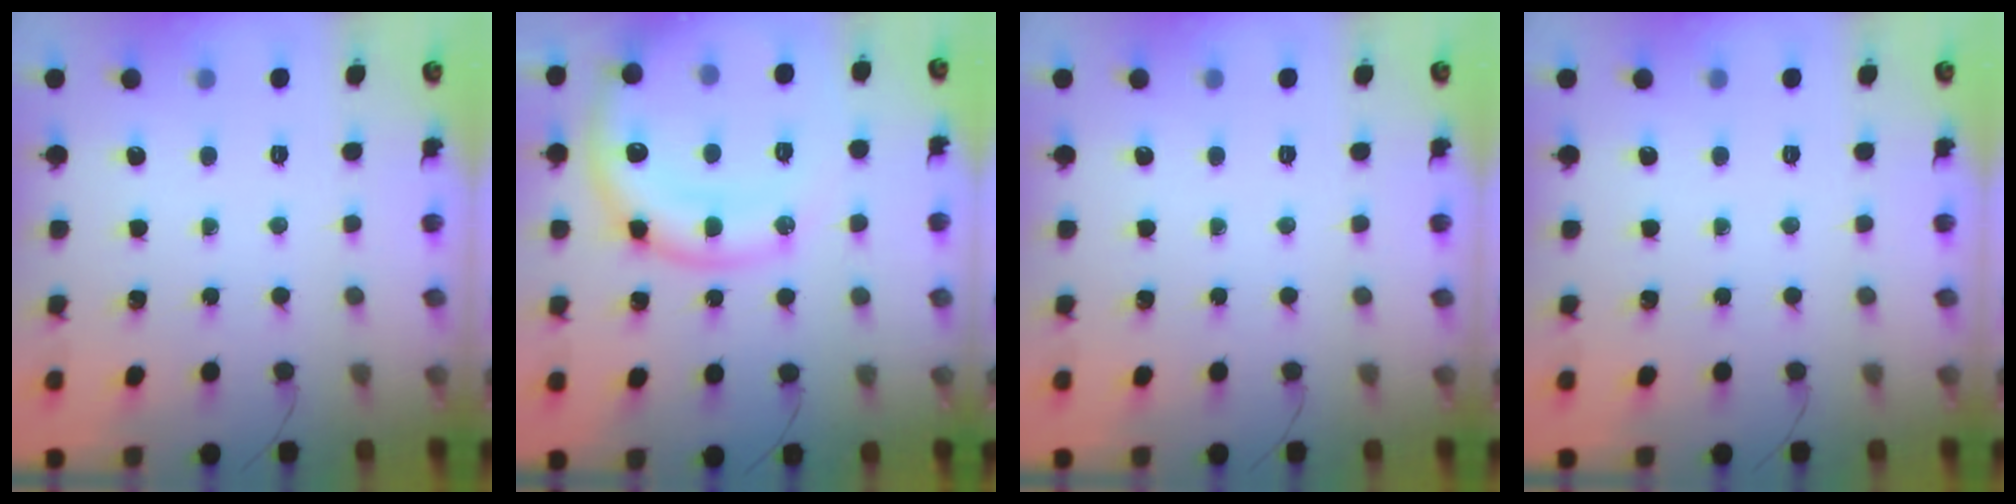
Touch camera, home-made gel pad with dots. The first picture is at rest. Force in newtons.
{"total": 19.3, "press": 19.2, "slide": 1.9}
{"total": 0.0}
{"total": 0.0}